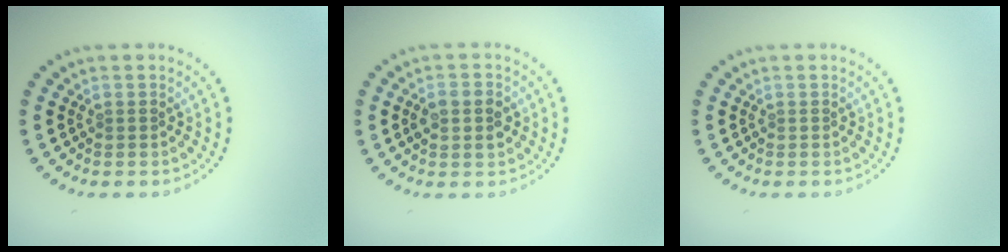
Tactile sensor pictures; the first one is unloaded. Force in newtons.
{"total": 2.8, "press": 2.8, "slide": 0.1}
{"total": 0.0}